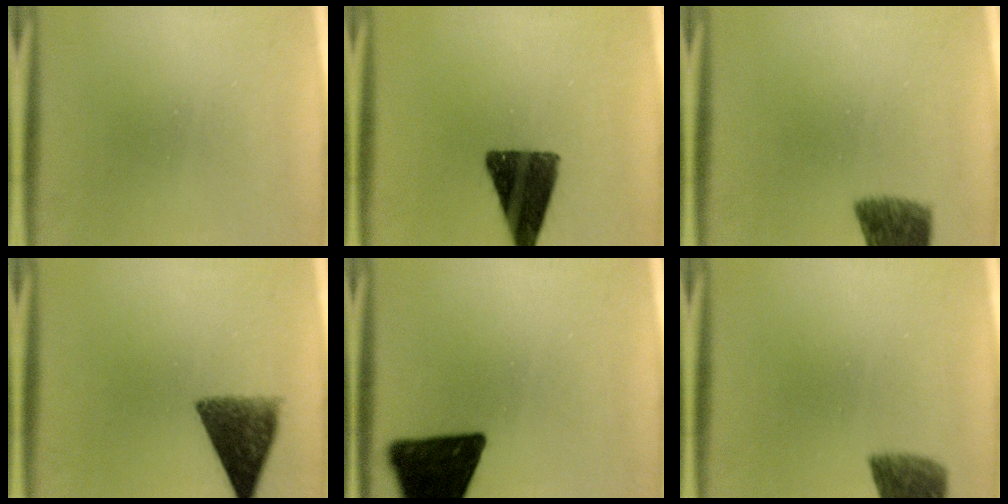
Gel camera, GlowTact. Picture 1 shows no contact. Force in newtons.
{"total": 14.2}
{"total": 7.9}
{"total": 8.8}
{"total": 16.3}
{"total": 7.0}